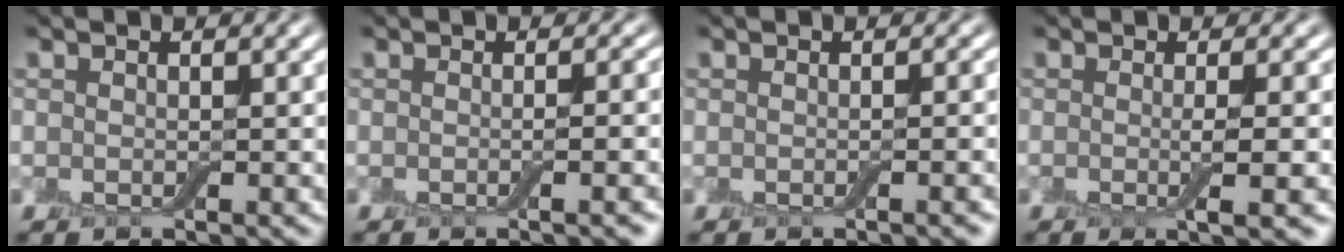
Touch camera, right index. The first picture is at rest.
{"total": 4.3, "force": [-0.5, 1.8, 3.8], "torque": [-0.013, 0.008, -0.007]}
{"total": 2.2, "force": [-0.4, 0.8, 2.0], "torque": [-0.007, 0.003, -0.002]}
{"total": 4.3, "force": [-0.5, 1.0, 4.2], "torque": [-0.055, -0.005, -0.007]}